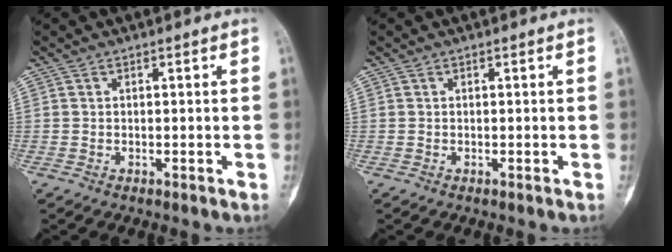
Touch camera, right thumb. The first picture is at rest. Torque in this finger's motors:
{"motor_torque": [0.34, 0.22, 0.00, 0.00, 0.00]}